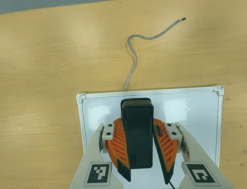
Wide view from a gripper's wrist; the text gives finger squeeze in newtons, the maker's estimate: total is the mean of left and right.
{"total": 11.8, "left": 10.4, "right": 13.2}